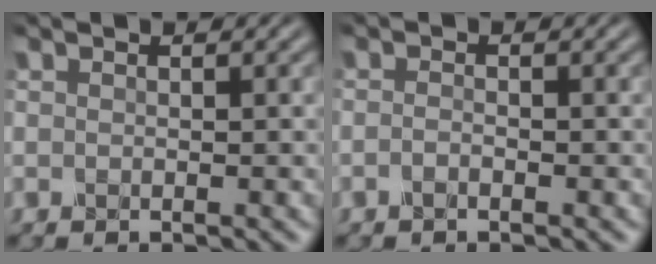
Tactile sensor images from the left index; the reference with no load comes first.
{"total": 0.6, "force": [-0.4, 0.2, 0.5], "torque": [-0.011, 0.002, -0.010]}